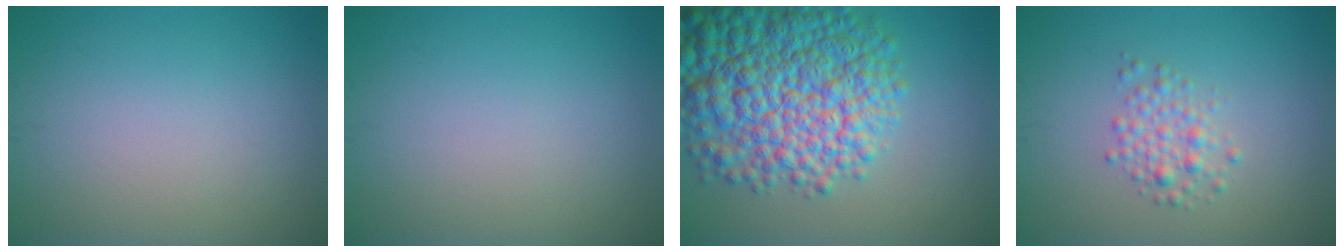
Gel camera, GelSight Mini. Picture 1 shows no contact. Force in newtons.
{"total": 0.0}
{"total": 12.6, "press": 12.5, "slide": 0.4}
{"total": 2.2, "press": 2.2, "slide": 0.1}